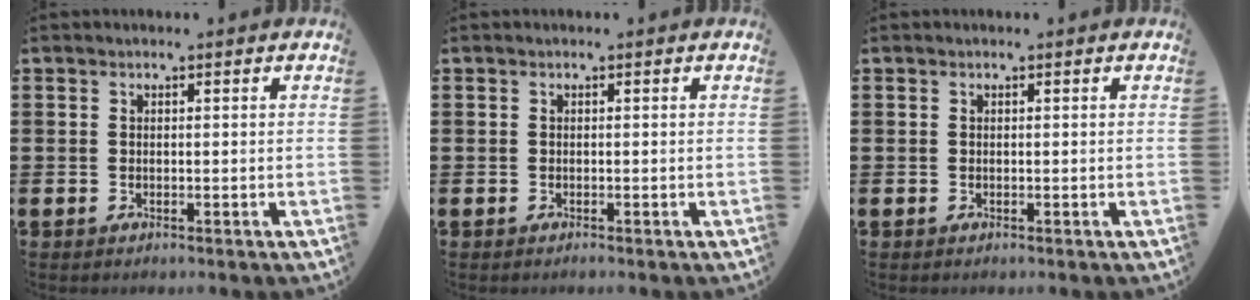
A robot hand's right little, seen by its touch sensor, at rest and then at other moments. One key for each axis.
{"total": 0.0}
{"total": 0.0}